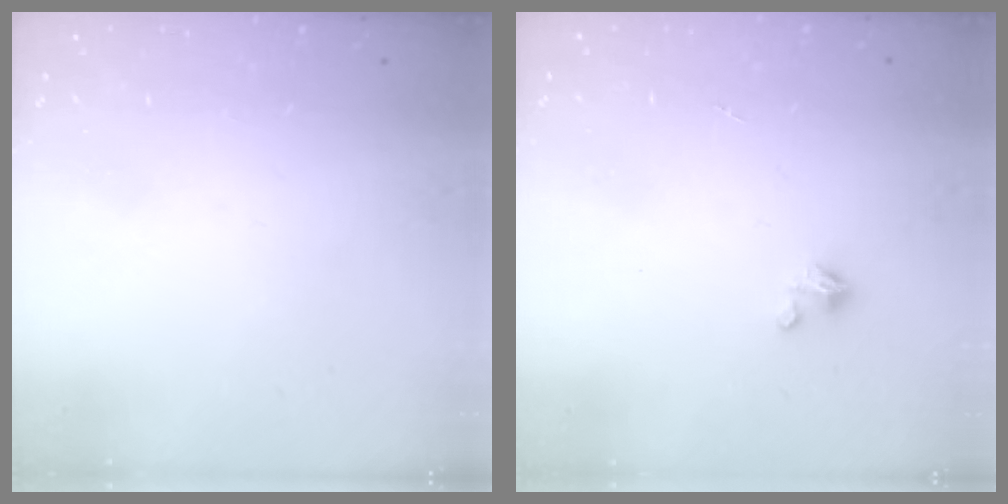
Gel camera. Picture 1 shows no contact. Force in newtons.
{"total": 1.4, "press": 1.4, "slide": 0.3}